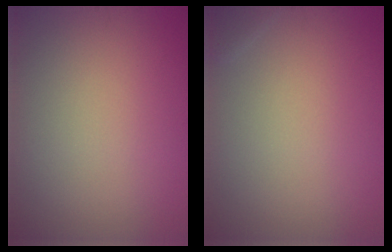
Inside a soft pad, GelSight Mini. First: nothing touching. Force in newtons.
{"total": 0.6, "press": 0.5, "slide": 0.1}